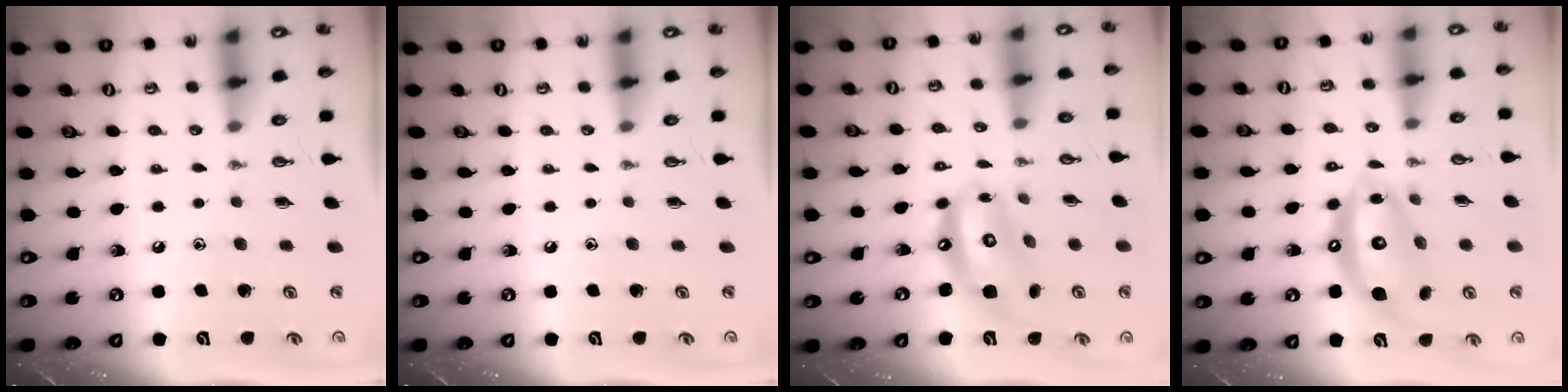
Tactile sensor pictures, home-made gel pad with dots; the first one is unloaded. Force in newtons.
{"total": 0.0}
{"total": 13.6, "press": 13.6, "slide": 1.4}
{"total": 13.5, "press": 13.4, "slide": 1.4}